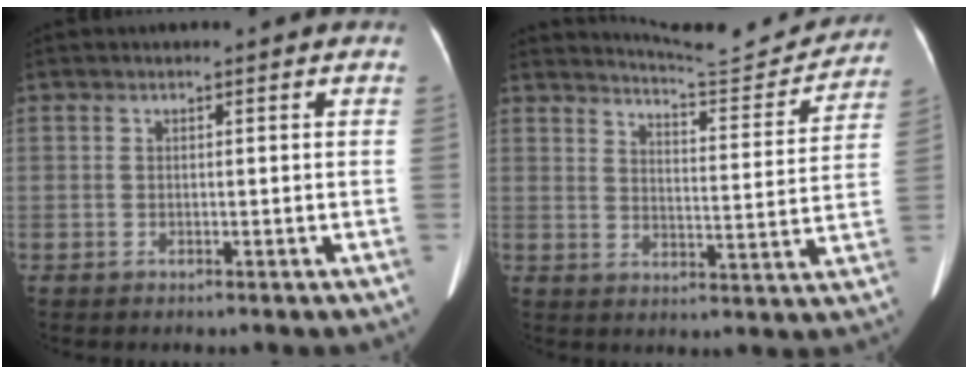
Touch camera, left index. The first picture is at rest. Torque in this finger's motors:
{"motor_torque": [0.39, -0.87, -0.03, -0.03]}